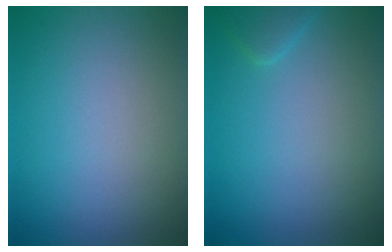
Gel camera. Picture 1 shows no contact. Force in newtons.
{"total": 1.4, "press": 1.4, "slide": 0.1}